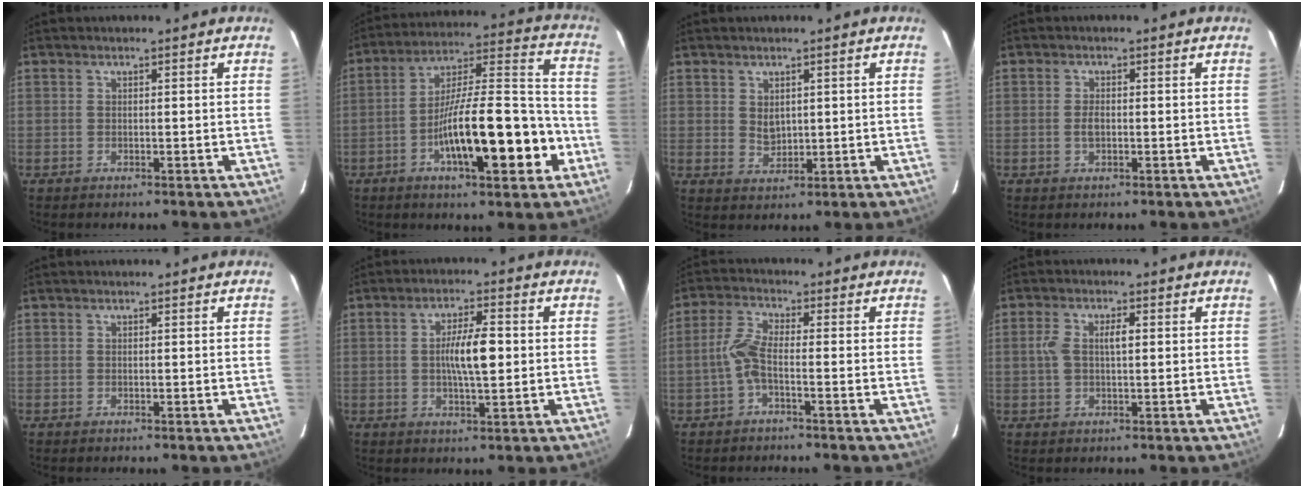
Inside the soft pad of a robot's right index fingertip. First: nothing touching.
{"total": 18.5, "force": [-6.3, 3.7, 17.0], "torque": [-0.281, 0.014, -0.095]}
{"total": 2.5, "force": [0.7, 1.8, 1.7], "torque": [-0.031, -0.004, 0.019]}
{"total": 1.7, "force": [-0.3, 0.8, 1.5], "torque": [-0.033, 0.001, -0.005]}
{"total": 0.0}
{"total": 6.8, "force": [0.1, 1.2, 6.7], "torque": [-0.121, 0.006, 0.001]}
{"total": 4.5, "force": [-1.4, 0.8, 4.2], "torque": [-0.095, 0.010, -0.032]}
{"total": 4.4, "force": [0.6, 1.6, 4.0], "torque": [-0.089, 0.014, 0.013]}